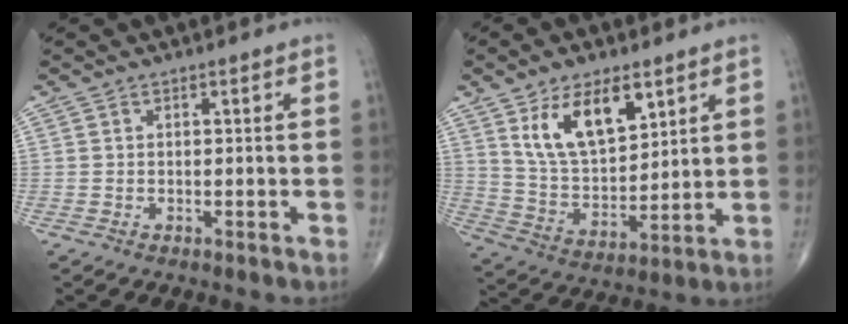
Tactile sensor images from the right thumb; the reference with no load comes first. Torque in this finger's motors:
{"motor_torque": [-0.29, 0.61, 1.23, 0.87, 0.35]}